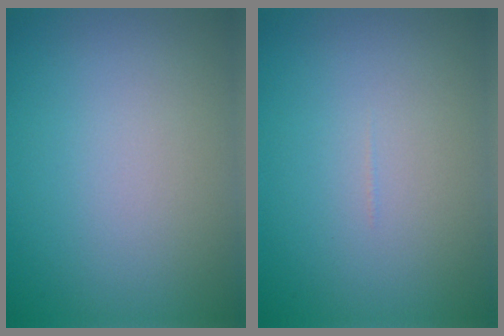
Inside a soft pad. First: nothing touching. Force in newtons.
{"total": 0.0}